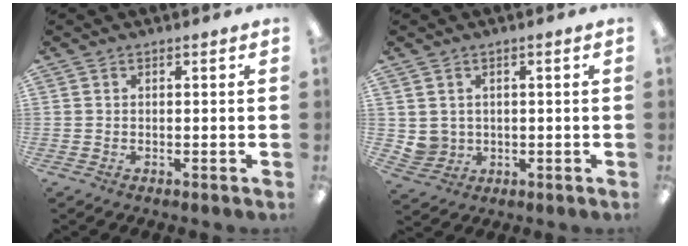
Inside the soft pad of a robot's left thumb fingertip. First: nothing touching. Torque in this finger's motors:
{"motor_torque": [-0.05, 0.05, -0.01, 0.01, 0.00]}